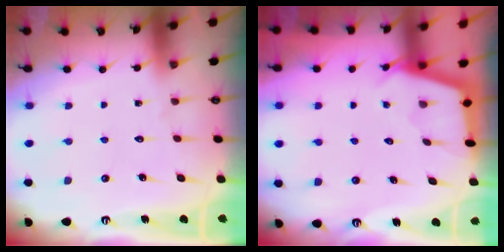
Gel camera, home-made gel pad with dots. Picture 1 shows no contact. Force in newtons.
{"total": 2.5, "press": 2.5, "slide": 0.1}